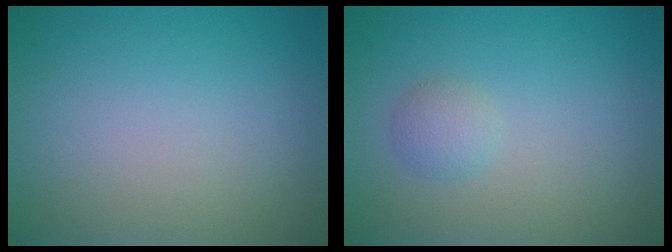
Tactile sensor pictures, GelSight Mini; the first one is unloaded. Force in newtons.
{"total": 1.5, "press": 1.5, "slide": 0.0}